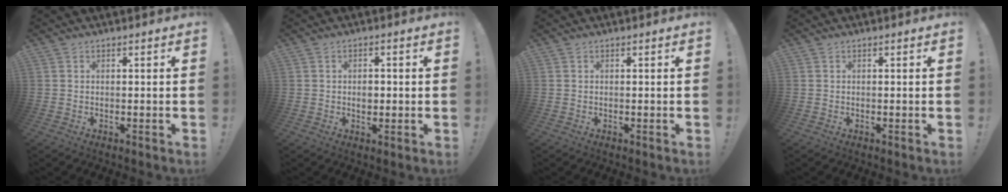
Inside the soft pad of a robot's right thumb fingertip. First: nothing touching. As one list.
[{"total": 2.3, "force": [-0.4, 1.7, 1.4], "torque": [-0.002, -0.004, -0.013]}, {"total": 0.0}, {"total": 0.0}]